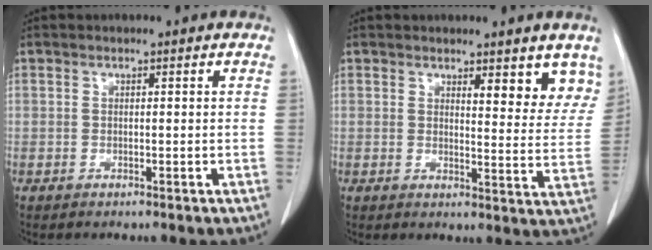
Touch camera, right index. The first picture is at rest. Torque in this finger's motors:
{"motor_torque": [0.21, 0.02, 0.17, 0.04]}